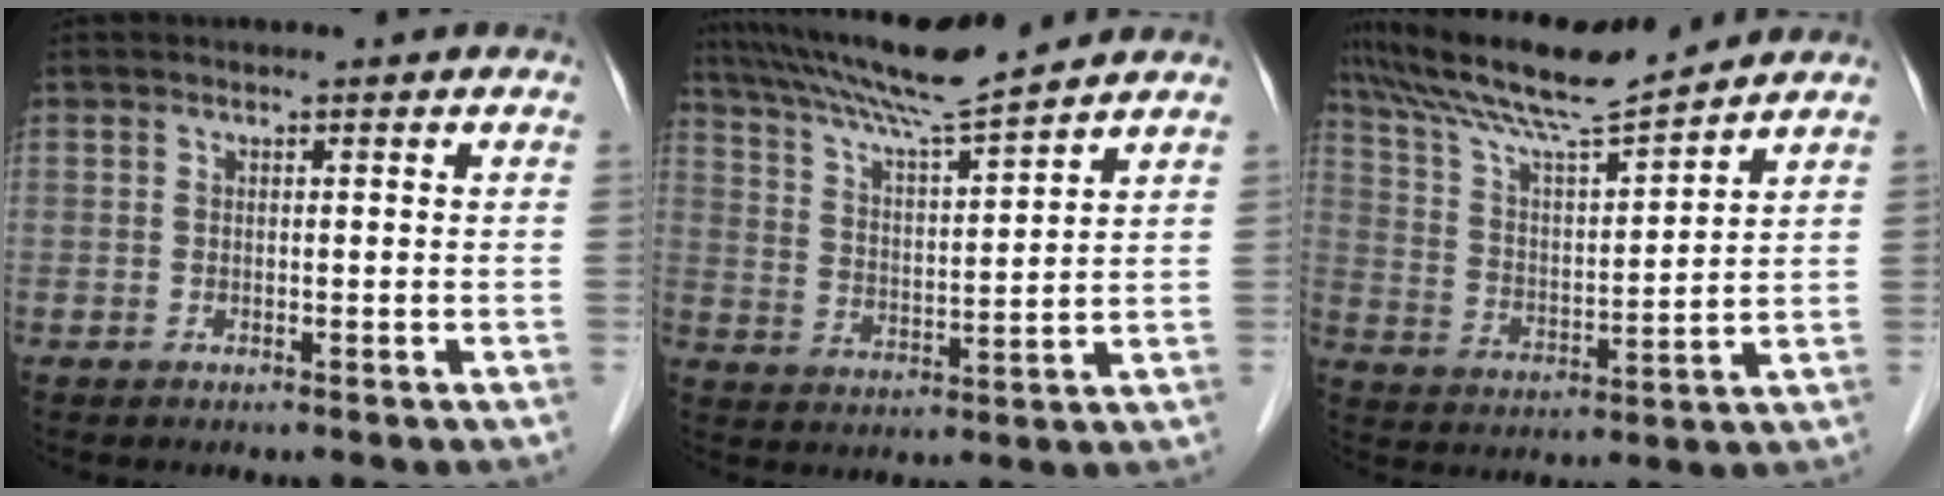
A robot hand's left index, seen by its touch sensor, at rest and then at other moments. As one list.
[{"total": 12.5, "force": [11.4, -1.1, 5.1], "torque": [-0.101, 0.012, 0.198]}, {"total": 13.6, "force": [12.5, -0.4, 5.4], "torque": [-0.111, 0.011, 0.221]}]